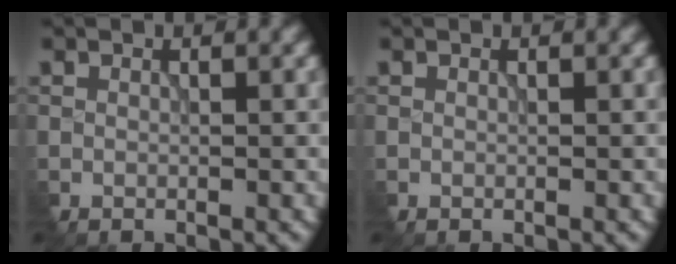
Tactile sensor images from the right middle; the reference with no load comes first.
{"total": 0.0}